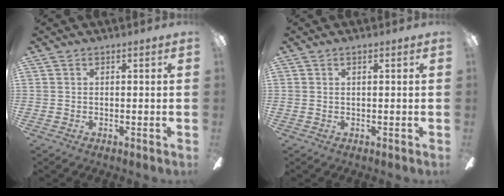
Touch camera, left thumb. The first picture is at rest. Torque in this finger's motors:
{"motor_torque": [-0.23, -0.05, -0.34, 0.15, -0.01]}